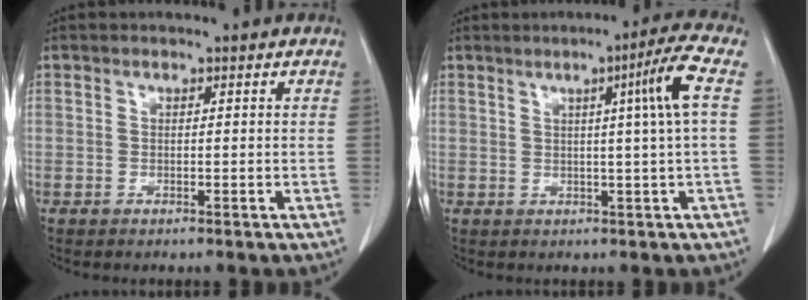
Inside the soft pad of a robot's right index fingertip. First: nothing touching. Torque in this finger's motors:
{"motor_torque": [0.21, 0.12, 0.11, 0.03]}